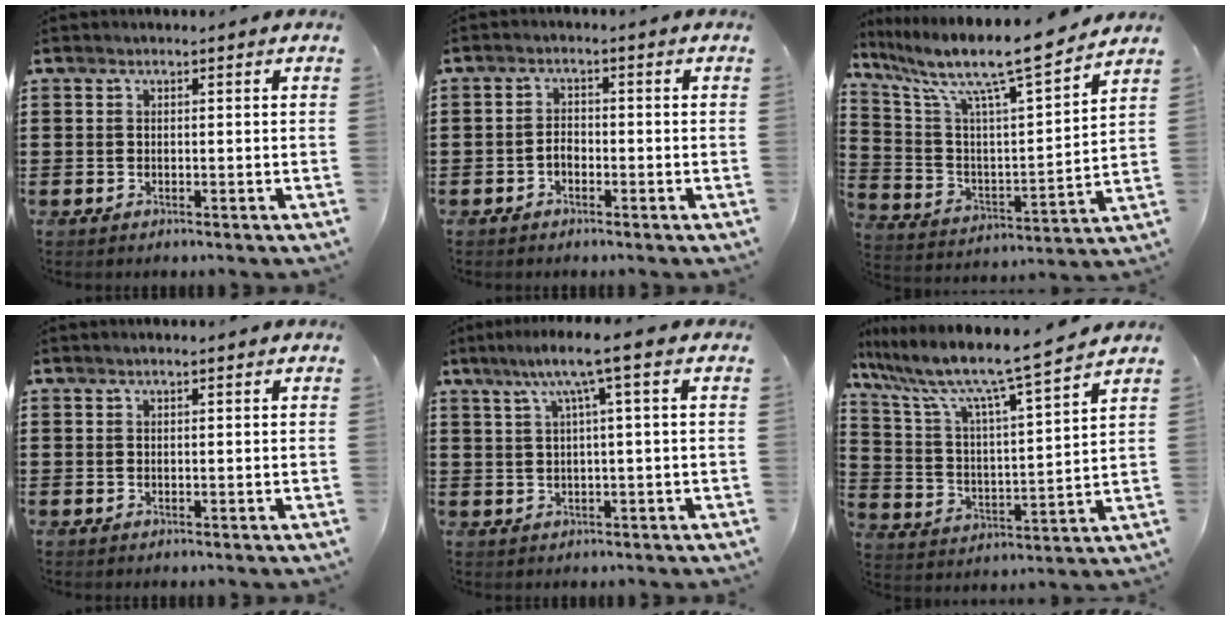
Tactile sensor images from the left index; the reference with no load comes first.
{"total": 2.0, "force": [-0.9, 1.1, 1.4], "torque": [-0.030, 0.004, -0.019]}
{"total": 11.0, "force": [8.8, 1.2, 6.6], "torque": [-0.154, -0.062, 0.139]}
{"total": 0.6, "force": [0.4, 0.0, 0.5], "torque": [-0.008, 0.001, 0.008]}
{"total": 6.7, "force": [2.6, -0.2, 6.2], "torque": [-0.125, 0.004, 0.040]}
{"total": 8.3, "force": [7.0, 0.1, 4.3], "torque": [-0.117, -0.055, 0.108]}